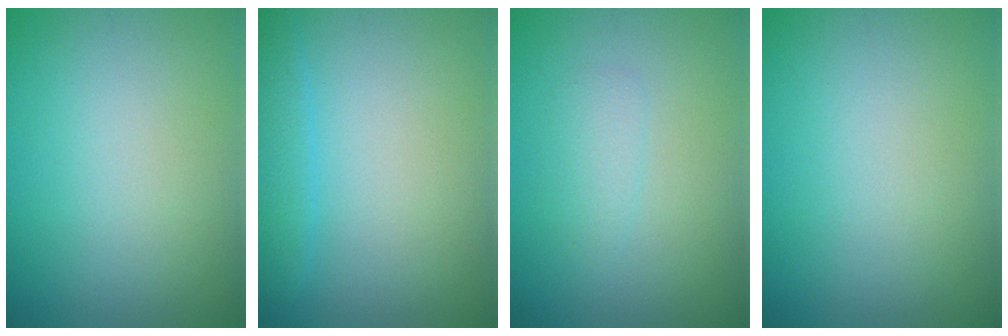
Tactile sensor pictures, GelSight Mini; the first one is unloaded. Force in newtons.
{"total": 2.4, "press": 2.4, "slide": 0.2}
{"total": 1.3, "press": 1.3, "slide": 0.0}
{"total": 0.0}